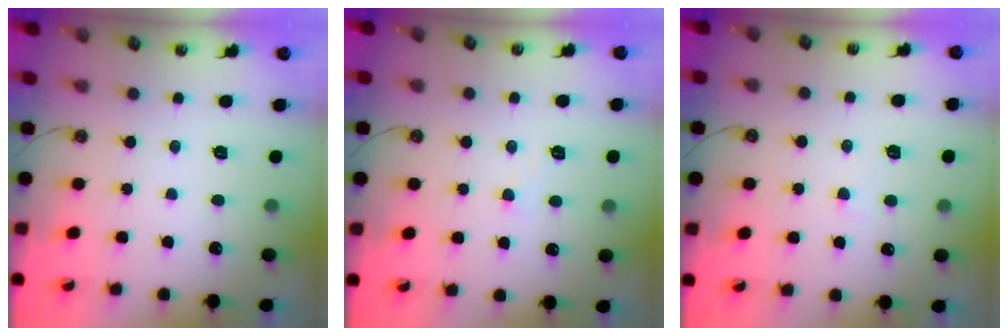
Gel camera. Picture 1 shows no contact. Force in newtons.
{"total": 2.2, "press": 2.2, "slide": 0.4}
{"total": 4.2, "press": 4.2, "slide": 0.3}